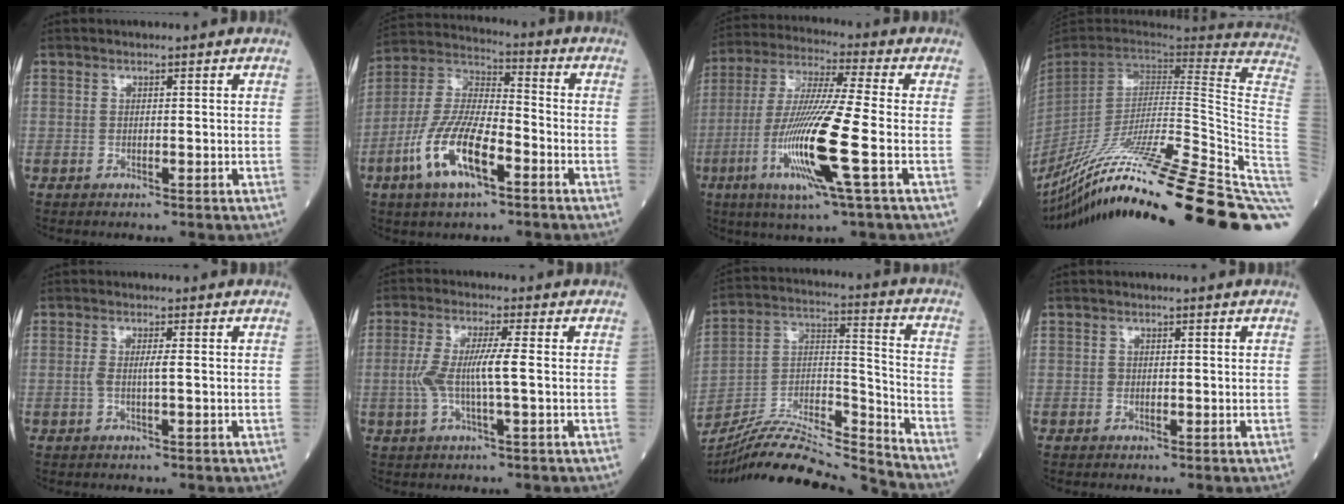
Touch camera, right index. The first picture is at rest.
{"total": 13.5, "force": [-5.8, 4.3, 11.4], "torque": [-0.241, 0.001, -0.111]}
{"total": 15.5, "force": [-4.5, -0.4, 14.8], "torque": [-0.305, -0.019, -0.092]}
{"total": 41.4, "force": [-29.7, -2.2, 28.8], "torque": [-0.265, -0.086, -0.447]}
{"total": 2.0, "force": [-0.1, -0.1, 2.0], "torque": [-0.042, 0.000, -0.005]}
{"total": 6.3, "force": [-0.4, 0.2, 6.2], "torque": [-0.138, 0.007, -0.009]}
{"total": 19.5, "force": [-18.5, 0.0, 6.0], "torque": [-0.113, 0.025, -0.318]}
{"total": 0.5, "force": [0.0, 0.5, 0.2], "torque": [-0.004, 0.001, -0.002]}